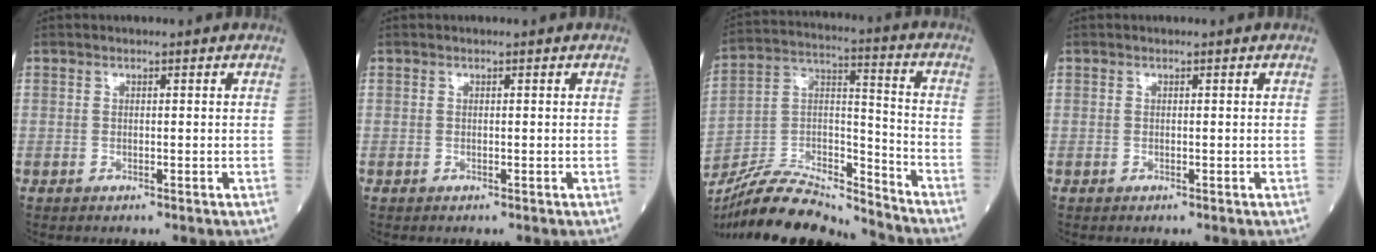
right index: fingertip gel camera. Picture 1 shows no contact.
{"total": 0.0}
{"total": 18.1, "force": [-17.3, 2.4, 4.7], "torque": [-0.087, 0.031, -0.303]}
{"total": 0.0}